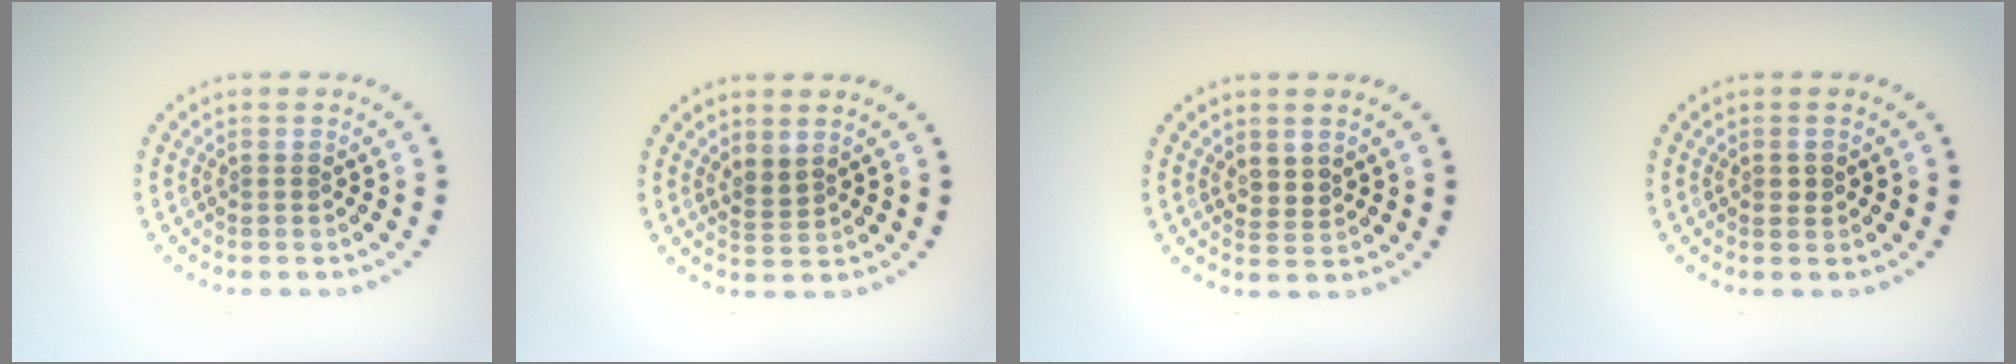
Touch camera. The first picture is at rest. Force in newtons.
{"total": 1.5, "press": 1.2, "slide": 0.9}
{"total": 1.5, "press": 1.3, "slide": 0.7}
{"total": 1.0, "press": 1.0, "slide": 0.1}